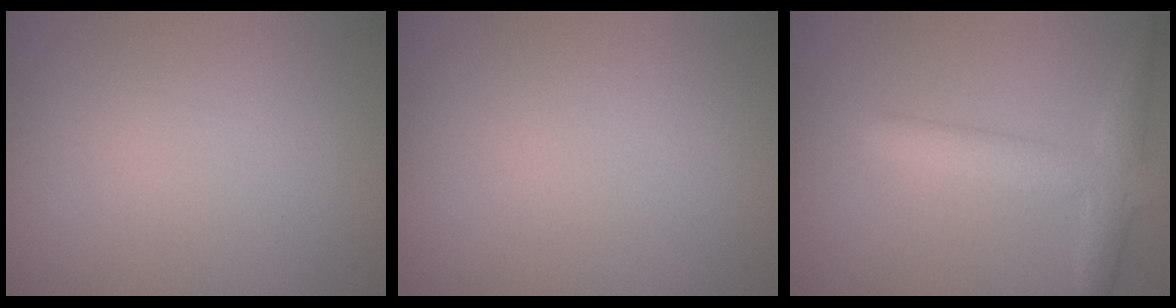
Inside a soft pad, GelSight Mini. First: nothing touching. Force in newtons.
{"total": 0.0}
{"total": 3.9, "press": 3.9, "slide": 0.1}